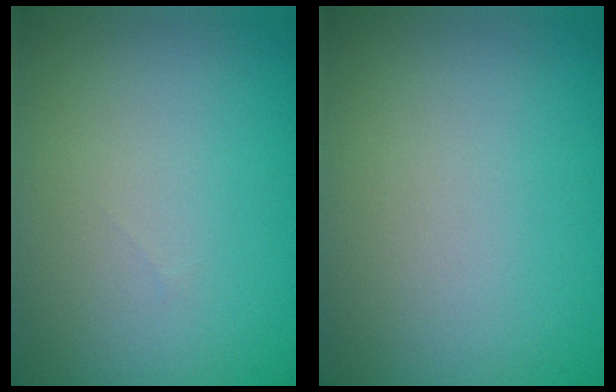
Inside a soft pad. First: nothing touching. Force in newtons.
{"total": 0.0}